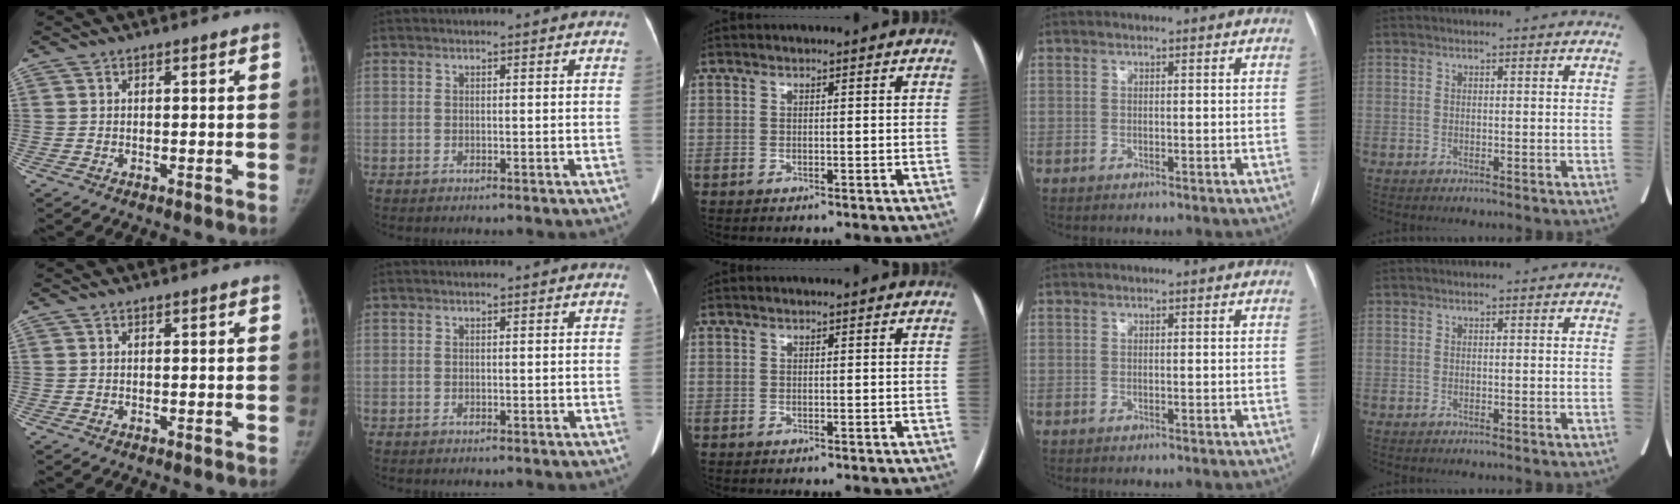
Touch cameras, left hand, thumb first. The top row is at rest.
{}